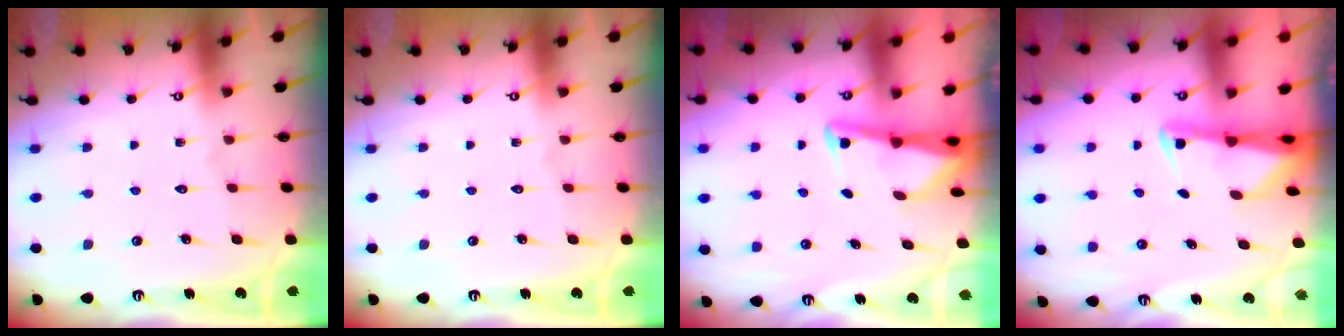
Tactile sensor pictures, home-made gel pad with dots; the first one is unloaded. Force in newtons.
{"total": 0.0}
{"total": 3.1, "press": 3.1, "slide": 0.4}
{"total": 2.2, "press": 2.2, "slide": 0.5}